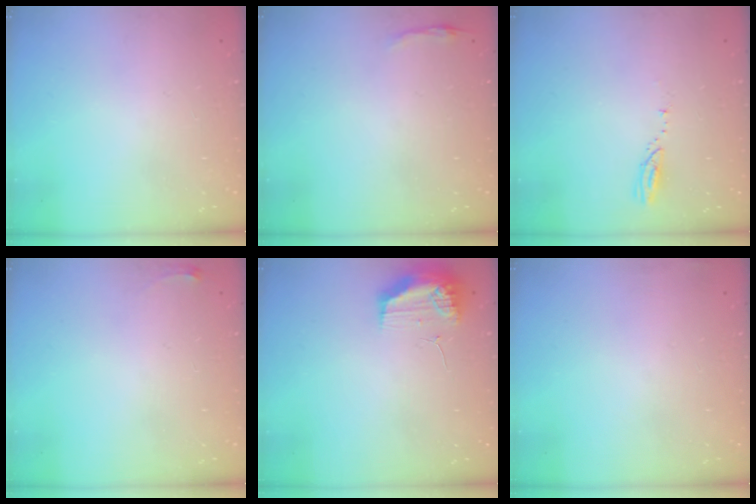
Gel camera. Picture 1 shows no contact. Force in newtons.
{"total": 2.8, "press": 2.8, "slide": 0.6}
{"total": 3.0, "press": 3.0, "slide": 0.1}
{"total": 2.8, "press": 2.8, "slide": 0.4}
{"total": 9.7, "press": 9.7, "slide": 0.9}
{"total": 2.9, "press": 2.4, "slide": 1.6}